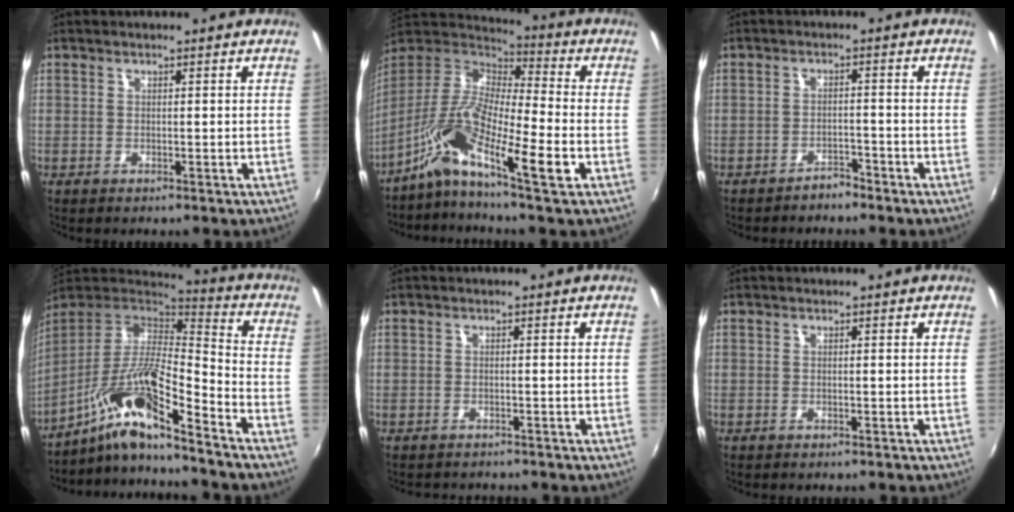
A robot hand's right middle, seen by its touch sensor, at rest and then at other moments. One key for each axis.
{"total": 13.4, "fx": -6.9, "fy": 1.6, "fz": 11.4, "tx": -0.217, "ty": -0.006, "tz": -0.149}
{"total": 2.6, "fx": -2.5, "fy": 0.7, "fz": 0.4, "tx": -0.013, "ty": 0.003, "tz": -0.035}
{"total": 13.5, "fx": -9.6, "fy": 0.4, "fz": 9.4, "tx": -0.162, "ty": -0.008, "tz": -0.192}
{"total": 3.2, "fx": -3.0, "fy": 0.9, "fz": 0.5, "tx": -0.019, "ty": -0.009, "tz": -0.046}
{"total": 0.9, "fx": -0.8, "fy": 0.3, "fz": 0.2, "tx": -0.006, "ty": -0.003, "tz": -0.012}